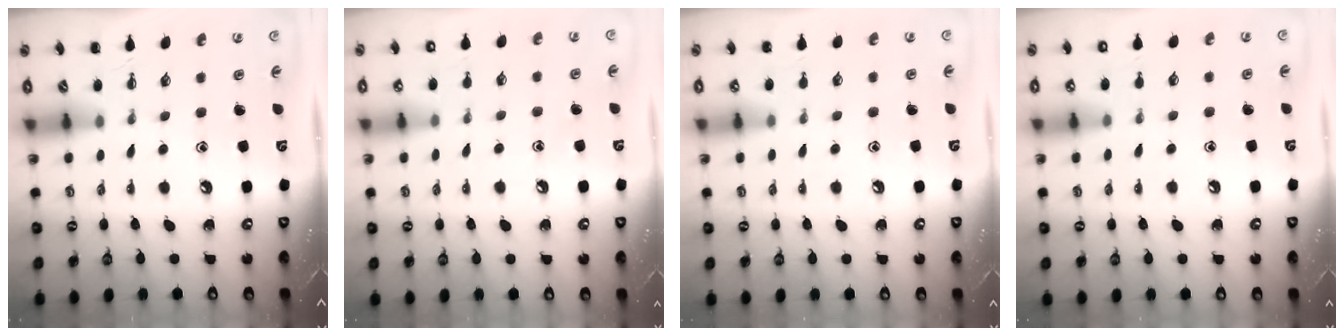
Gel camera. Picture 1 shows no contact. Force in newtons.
{"total": 8.1, "press": 7.8, "slide": 2.1}
{"total": 6.2, "press": 5.9, "slide": 2.0}
{"total": 6.4, "press": 6.2, "slide": 1.7}